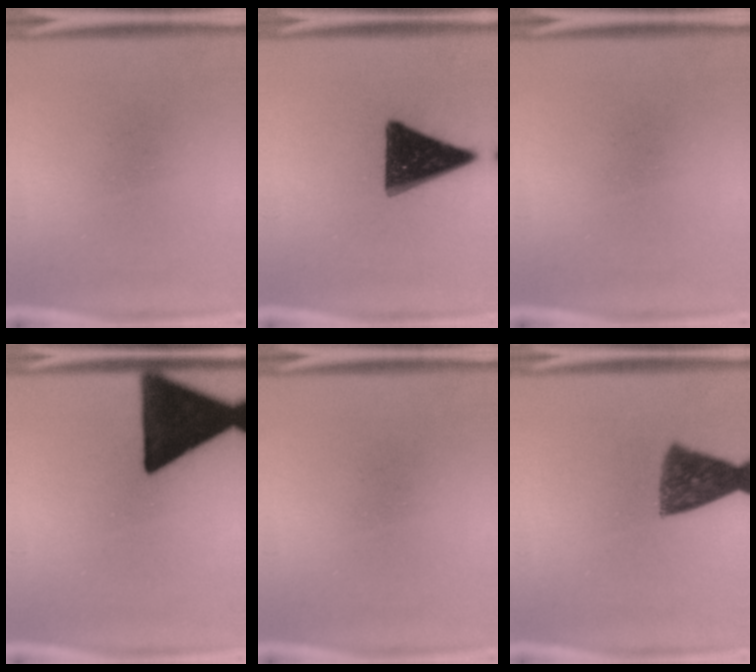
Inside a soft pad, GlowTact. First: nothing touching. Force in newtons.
{"total": 15.2}
{"total": 0.0}
{"total": 19.5}
{"total": 0.0}
{"total": 9.1}